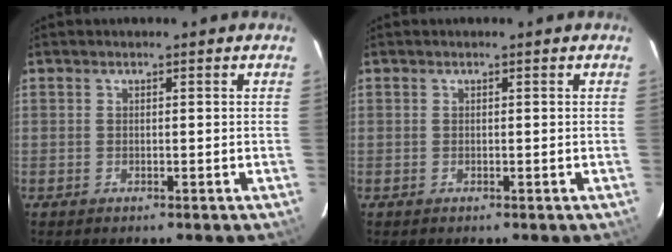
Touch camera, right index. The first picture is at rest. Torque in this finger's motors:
{"motor_torque": [0.00, 0.00, 0.00, 0.00]}